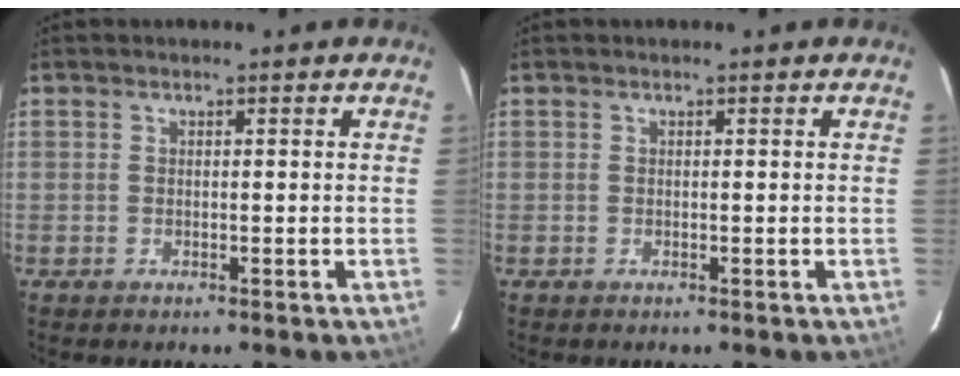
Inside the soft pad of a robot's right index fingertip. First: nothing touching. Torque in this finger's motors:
{"motor_torque": [0.00, 0.00, 0.00, 0.00]}